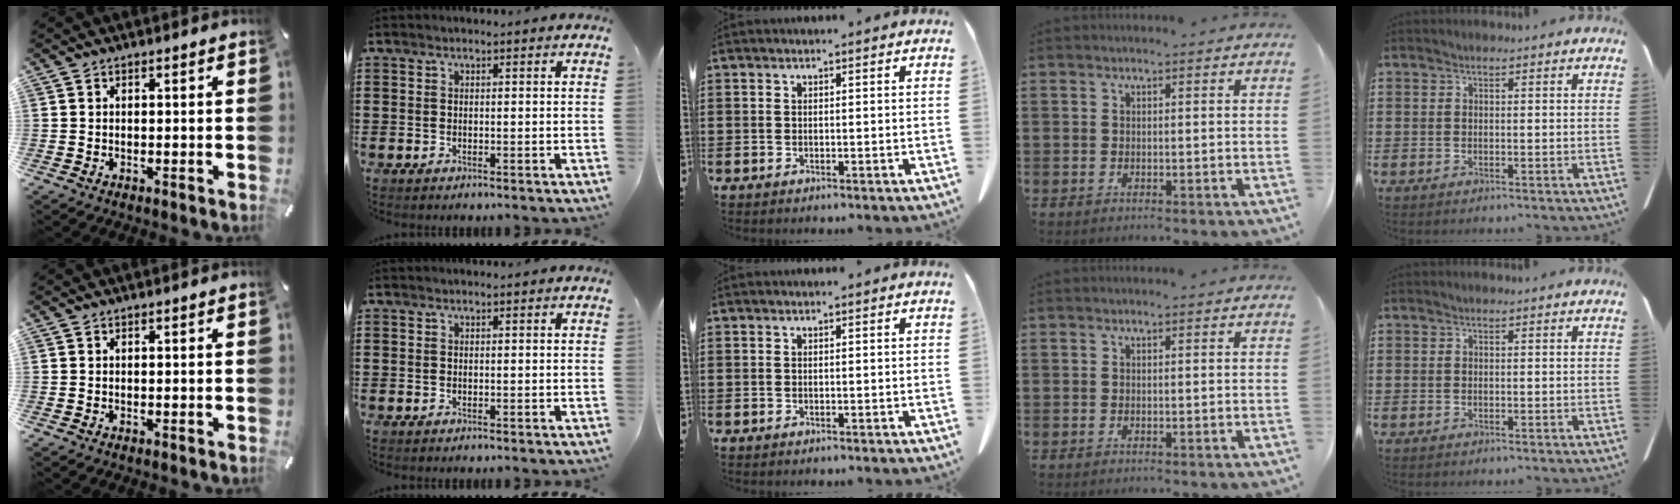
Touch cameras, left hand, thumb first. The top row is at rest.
{}